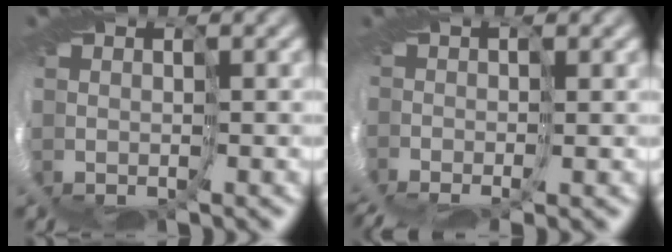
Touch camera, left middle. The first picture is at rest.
{"total": 4.6, "force": [-1.8, 1.5, 4.0], "torque": [-0.081, -0.008, -0.031]}